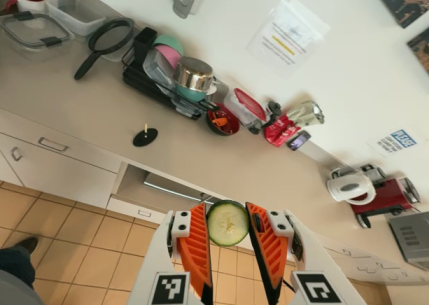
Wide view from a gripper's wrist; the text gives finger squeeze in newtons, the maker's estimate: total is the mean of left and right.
{"total": 8.0, "left": 7.8, "right": 8.2}